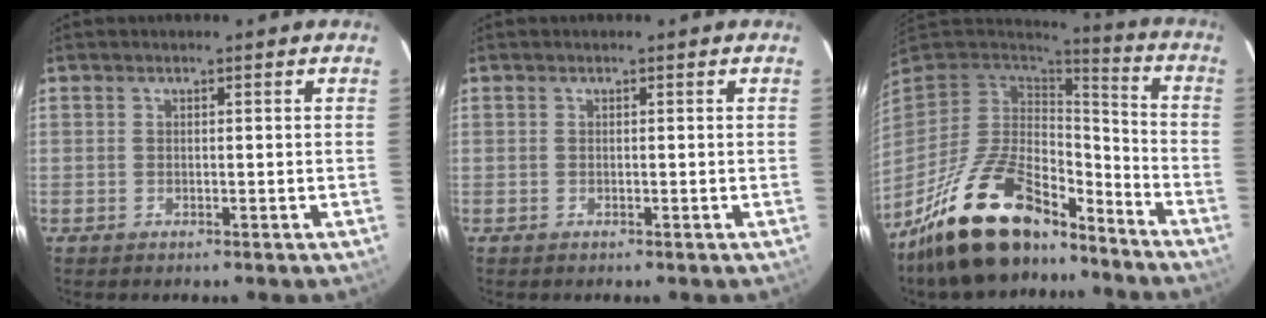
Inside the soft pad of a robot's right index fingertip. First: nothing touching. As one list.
[{"total": 0.0}, {"total": 21.5, "force": [-15.4, 8.7, 12.2], "torque": [-0.243, -0.011, -0.258]}]